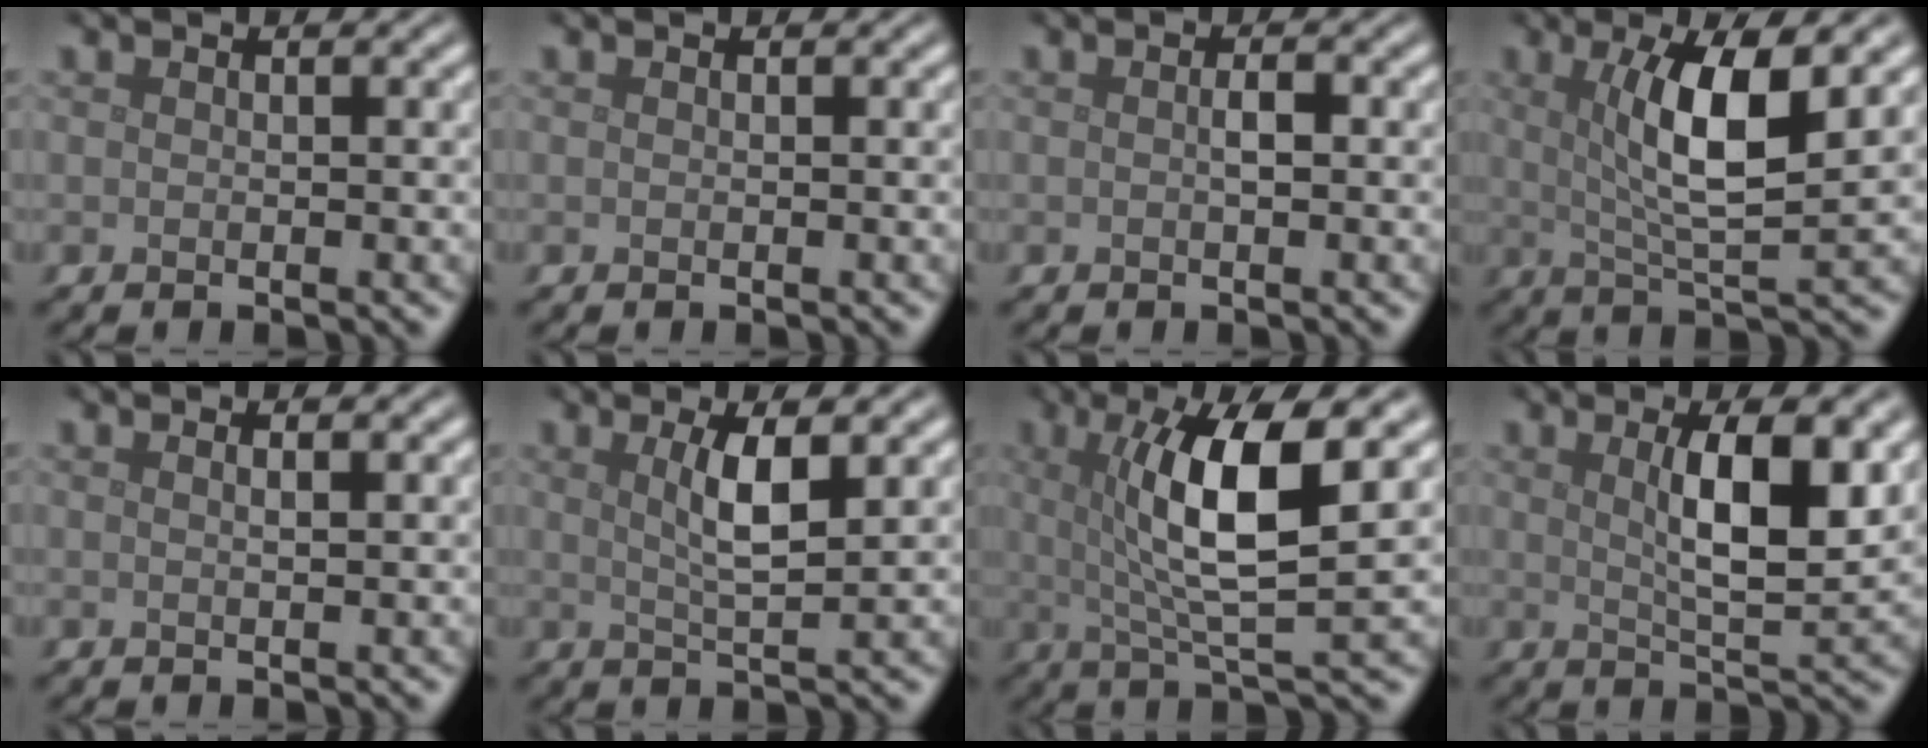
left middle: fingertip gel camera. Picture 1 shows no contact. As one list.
[{"total": 0.0}, {"total": 1.0, "force": [-0.1, 0.3, 0.9], "torque": [-0.017, 0.000, 0.000]}, {"total": 6.9, "force": [1.9, 1.5, 6.4], "torque": [-0.109, -0.002, 0.034]}, {"total": 1.1, "force": [0.5, 0.4, 0.9], "torque": [-0.001, -0.001, -0.001]}, {"total": 3.7, "force": [1.1, 0.8, 3.4], "torque": [-0.062, -0.001, 0.020]}, {"total": 8.3, "force": [1.8, 1.9, 7.9], "torque": [-0.127, -0.005, 0.032]}, {"total": 6.8, "force": [1.8, 1.8, 6.3], "torque": [-0.094, -0.002, 0.032]}]